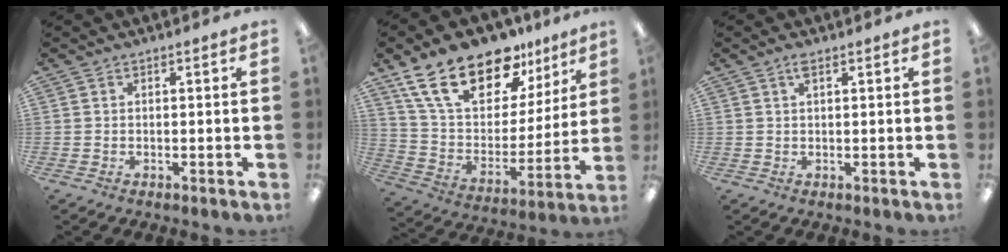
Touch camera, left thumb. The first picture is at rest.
{"total": 21.4, "force": [14.9, 10.5, 11.4], "torque": [-0.211, -0.084, 0.269]}
{"total": 1.8, "force": [1.1, 0.6, 1.4], "torque": [-0.023, 0.000, 0.017]}